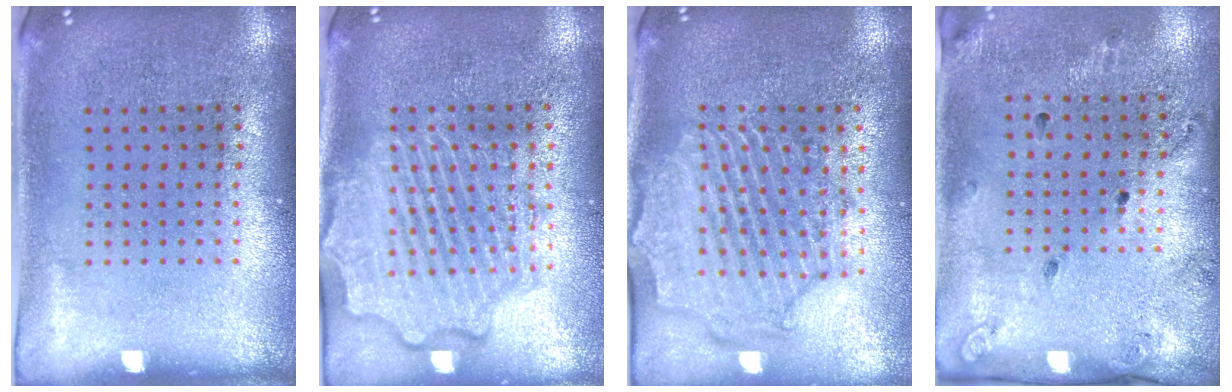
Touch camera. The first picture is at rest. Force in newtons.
{"total": 4.5, "press": 4.5, "slide": 0.6}
{"total": 2.3, "press": 2.2, "slide": 0.9}
{"total": 1.8, "press": 1.2, "slide": 1.3}